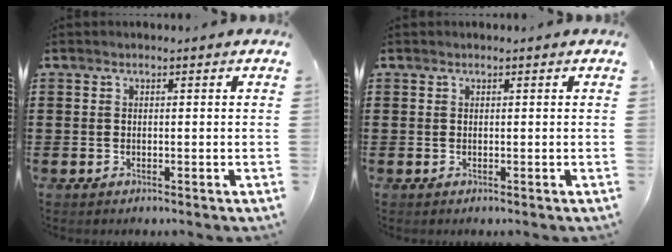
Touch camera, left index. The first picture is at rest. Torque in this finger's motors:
{"motor_torque": [-0.02, -0.02, 0.00, -0.01]}